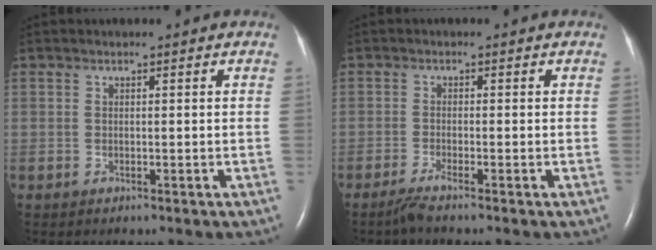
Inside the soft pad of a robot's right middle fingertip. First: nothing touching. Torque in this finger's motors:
{"motor_torque": [-0.04, 0.06, -0.02, 0.01]}